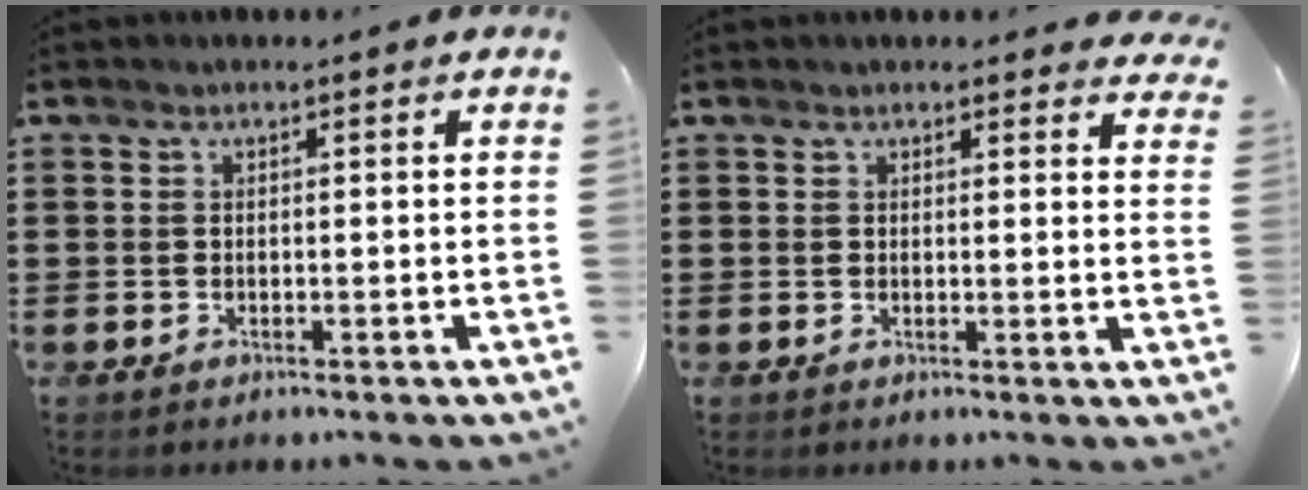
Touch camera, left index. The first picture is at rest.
{"total": 2.1, "force": [2.0, 0.4, 0.4], "torque": [-0.004, -0.004, 0.037]}